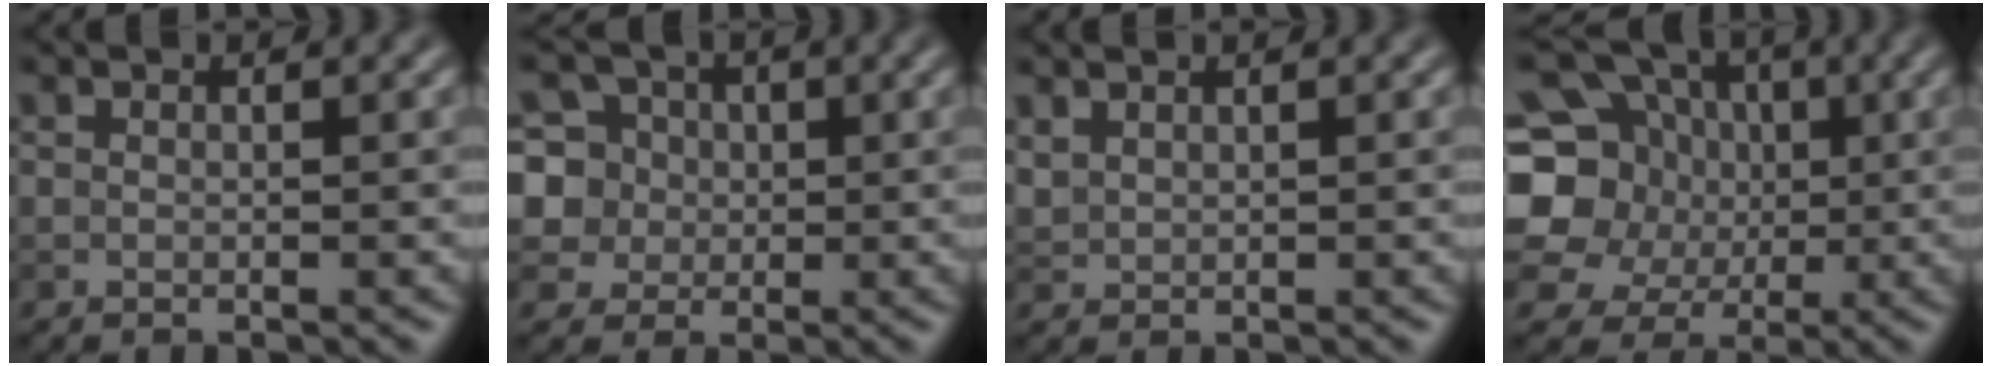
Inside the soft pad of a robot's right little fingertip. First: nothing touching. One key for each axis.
{"total": 9.5, "fx": 2.8, "fy": 8.5, "fz": 3.2, "tx": -0.087, "ty": 0.043, "tz": 0.035}
{"total": 1.0, "fx": 0.9, "fy": 0.4, "fz": 0.3, "tx": -0.012, "ty": 0.002, "tz": 0.025}
{"total": 10.6, "fx": 1.1, "fy": 9.4, "fz": 4.9, "tx": -0.124, "ty": 0.014, "tz": -0.009}